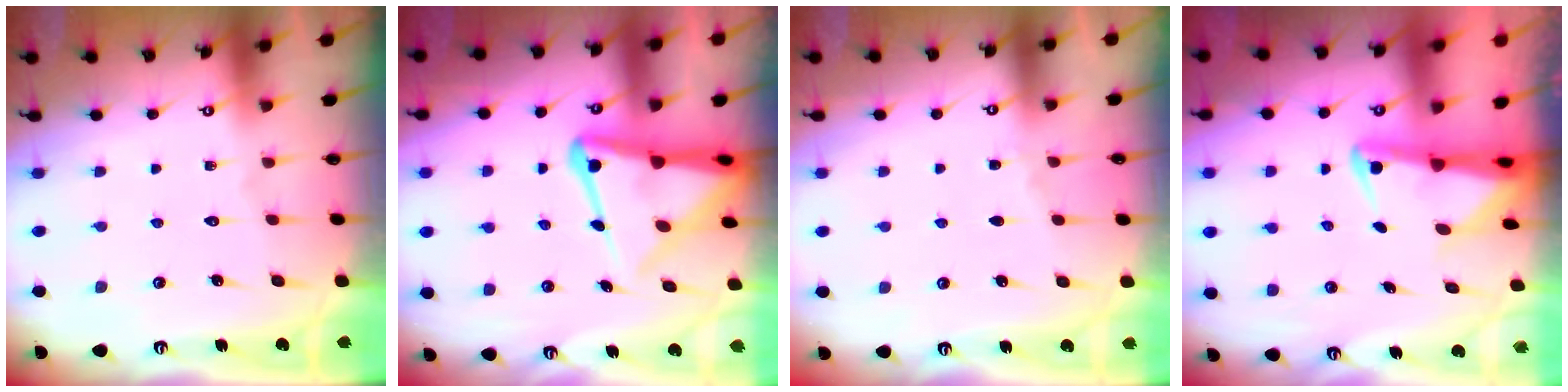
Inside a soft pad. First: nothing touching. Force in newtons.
{"total": 12.5, "press": 12.4, "slide": 1.2}
{"total": 2.3, "press": 2.2, "slide": 0.4}
{"total": 2.9, "press": 2.8, "slide": 0.7}